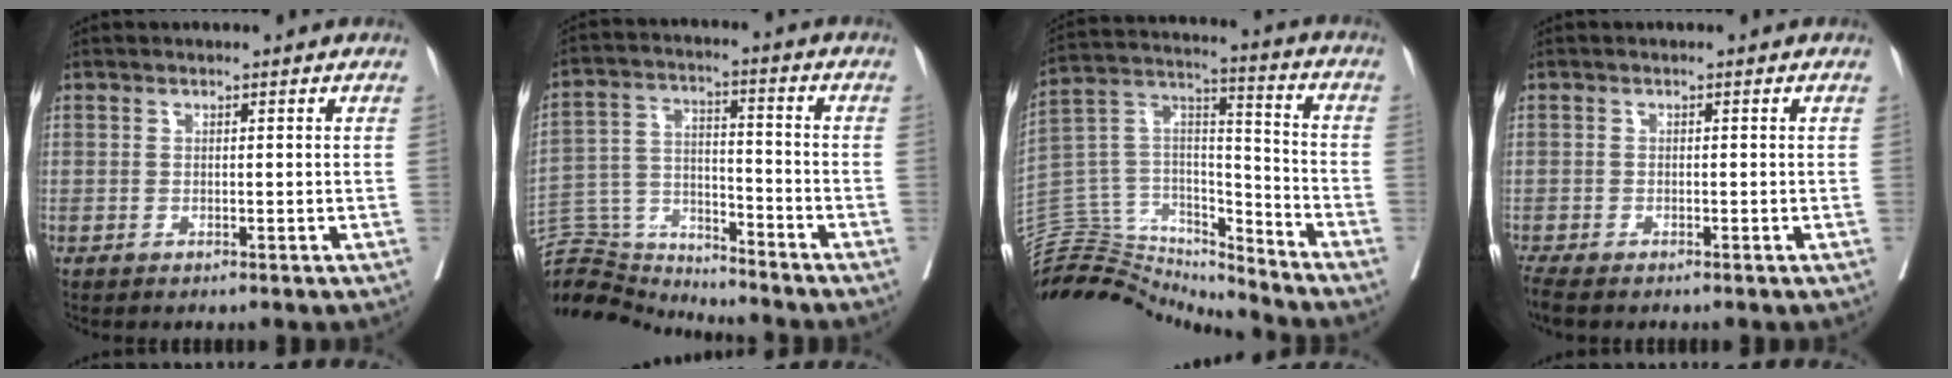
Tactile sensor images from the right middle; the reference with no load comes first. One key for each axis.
{"total": 13.3, "fx": -13.0, "fy": 2.7, "fz": 0.6, "tx": -0.020, "ty": 0.050, "tz": -0.229}
{"total": 17.0, "fx": -16.6, "fy": 3.6, "fz": 1.3, "tx": -0.021, "ty": 0.077, "tz": -0.288}
{"total": 2.4, "fx": -2.1, "fy": 0.4, "fz": 1.2, "tx": -0.023, "ty": -0.008, "tz": -0.039}